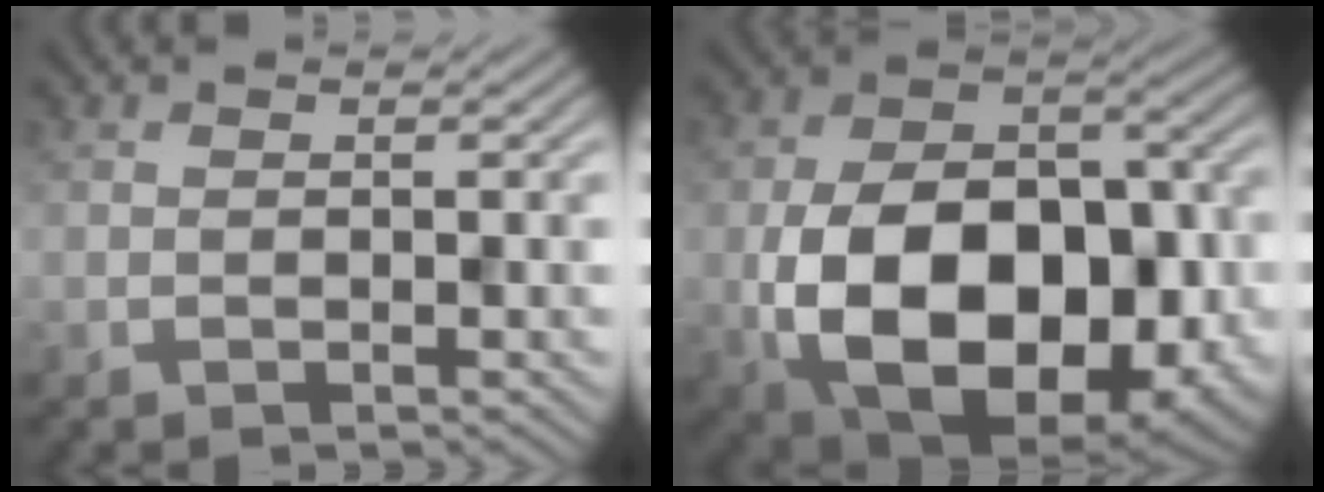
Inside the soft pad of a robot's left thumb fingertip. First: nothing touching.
{"total": 18.0, "force": [-5.1, 11.4, 13.0], "torque": [-0.236, -0.043, -0.072]}